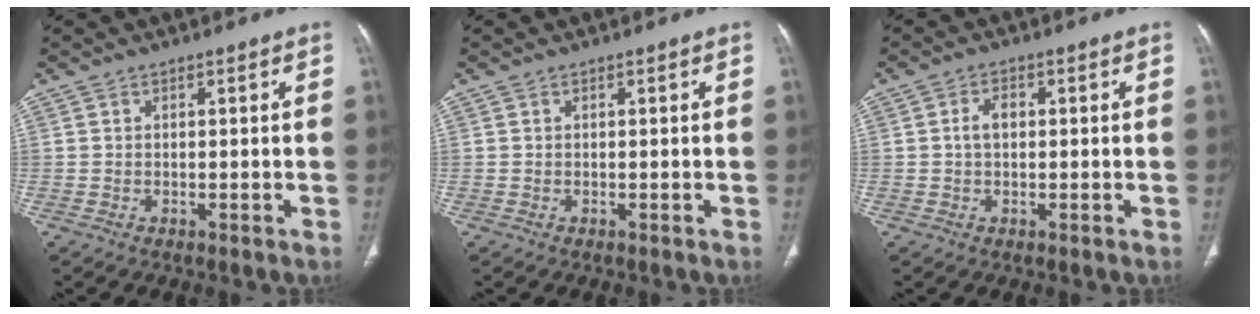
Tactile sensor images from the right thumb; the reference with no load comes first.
{"total": 0.0}
{"total": 2.9, "force": [0.2, 1.9, 2.2], "torque": [-0.039, 0.009, 0.001]}